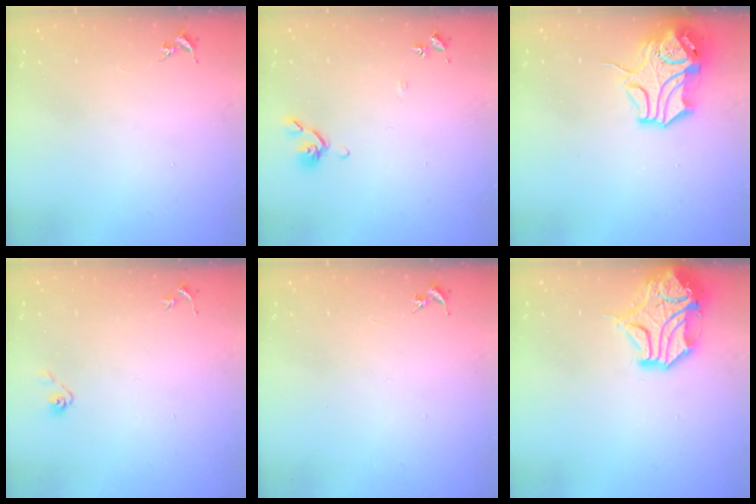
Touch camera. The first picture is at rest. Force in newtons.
{"total": 6.7, "press": 6.6, "slide": 1.0}
{"total": 14.0, "press": 13.8, "slide": 2.1}
{"total": 4.0, "press": 3.6, "slide": 1.8}
{"total": 0.0}
{"total": 15.8, "press": 15.6, "slide": 2.5}